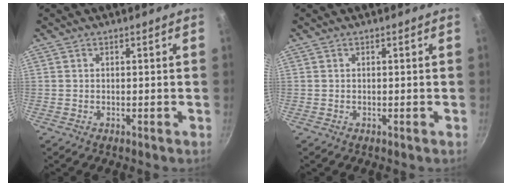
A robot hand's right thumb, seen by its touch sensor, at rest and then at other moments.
{"total": 0.0}